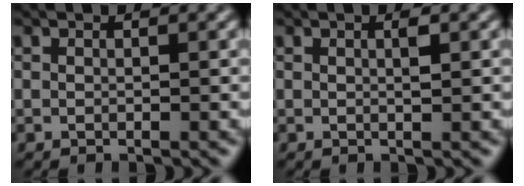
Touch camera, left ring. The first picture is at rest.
{"total": 0.7, "force": [-0.1, 0.0, 0.7], "torque": [-0.008, 0.004, 0.001]}